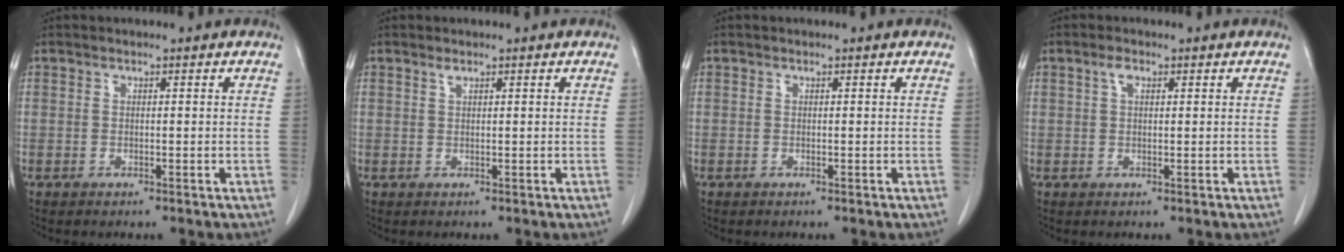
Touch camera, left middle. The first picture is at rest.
{"total": 0.6, "force": [0.5, 0.1, 0.4], "torque": [-0.011, 0.000, 0.010]}
{"total": 0.0}
{"total": 1.7, "force": [0.8, 0.8, 1.3], "torque": [-0.025, 0.007, 0.014]}